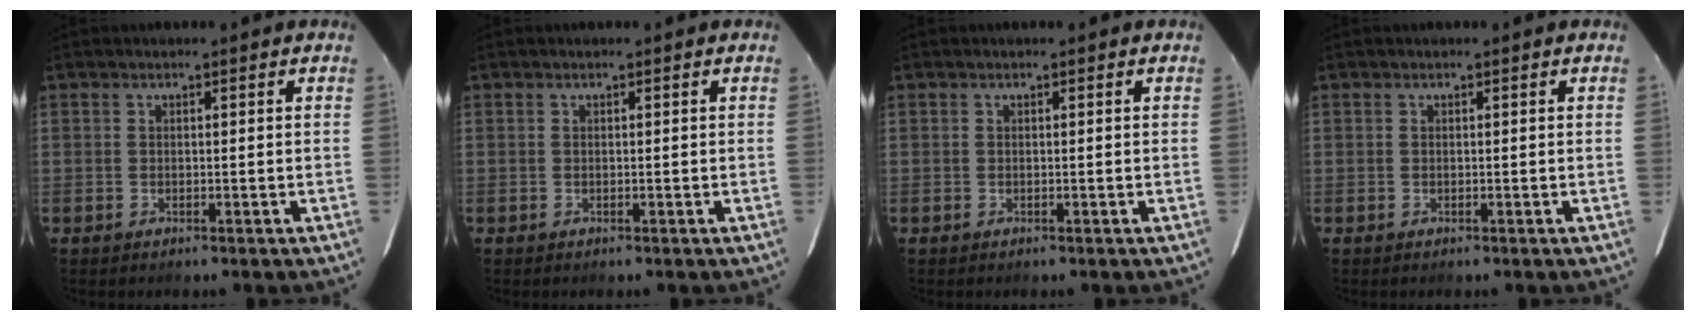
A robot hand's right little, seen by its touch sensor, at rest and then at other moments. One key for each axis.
{"total": 0.0}
{"total": 0.0}
{"total": 0.0}